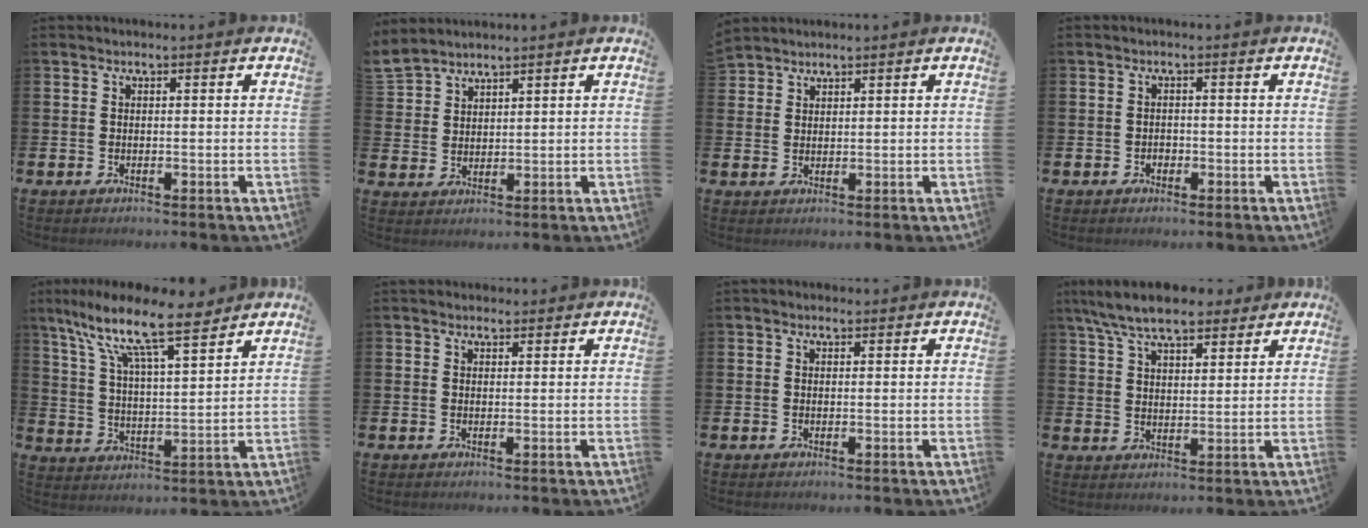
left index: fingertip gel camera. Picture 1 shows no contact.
{"total": 3.5, "force": [3.5, 0.5, -0.3], "torque": [-0.004, -0.019, 0.066]}
{"total": 2.3, "force": [2.3, 0.4, -0.4], "torque": [0.012, -0.012, 0.042]}
{"total": 1.0, "force": [-0.5, 0.8, 0.3], "torque": [-0.006, 0.003, -0.012]}
{"total": 11.8, "force": [9.3, 2.7, 6.7], "torque": [-0.151, -0.051, 0.156]}
{"total": 1.4, "force": [1.2, 0.6, 0.1], "torque": [0.007, 0.001, 0.021]}
{"total": 0.8, "force": [0.7, 0.3, 0.2], "torque": [0.006, -0.001, 0.009]}
{"total": 8.1, "force": [7.2, 2.1, 3.0], "torque": [-0.080, -0.018, 0.133]}